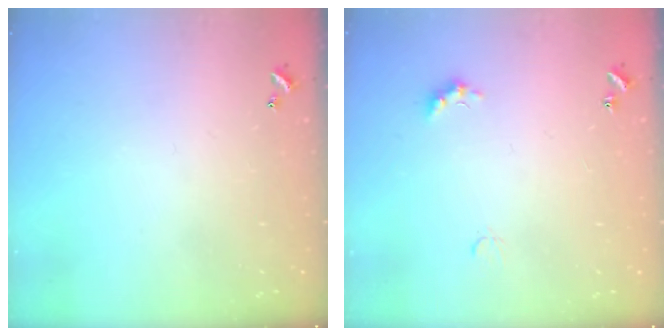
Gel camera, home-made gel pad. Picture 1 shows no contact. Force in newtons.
{"total": 2.8, "press": 2.7, "slide": 0.6}